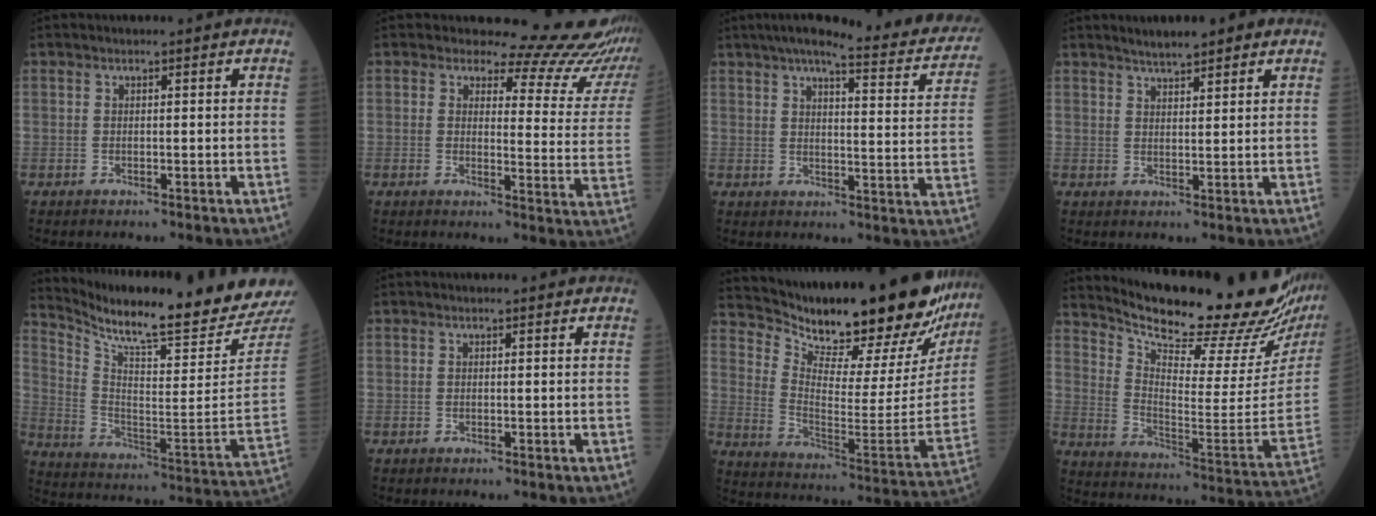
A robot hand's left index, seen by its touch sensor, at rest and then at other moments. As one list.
[{"total": 13.9, "force": [13.7, 1.8, 1.1], "torque": [0.010, -0.118, 0.121]}, {"total": 21.1, "force": [18.3, 2.4, 10.2], "torque": [-0.135, -0.032, 0.212]}, {"total": 4.2, "force": [3.2, 0.9, 2.5], "torque": [-0.044, 0.013, 0.050]}, {"total": 21.7, "force": [20.1, -0.6, 8.1], "torque": [-0.162, -0.108, 0.290]}, {"total": 0.0}, {"total": 26.4, "force": [23.7, 4.4, 10.7], "torque": [-0.187, -0.101, 0.325]}, {"total": 27.1, "force": [24.0, 2.0, 12.4], "torque": [-0.210, -0.109, 0.322]}]